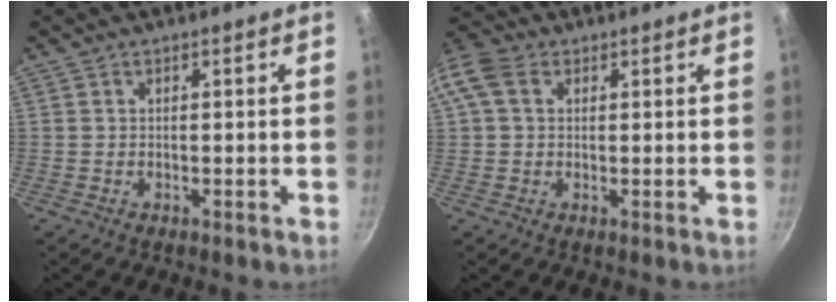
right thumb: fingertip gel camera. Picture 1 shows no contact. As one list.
[{"total": 9.0, "force": [2.5, 6.8, 5.4], "torque": [-0.109, 0.018, 0.033]}]